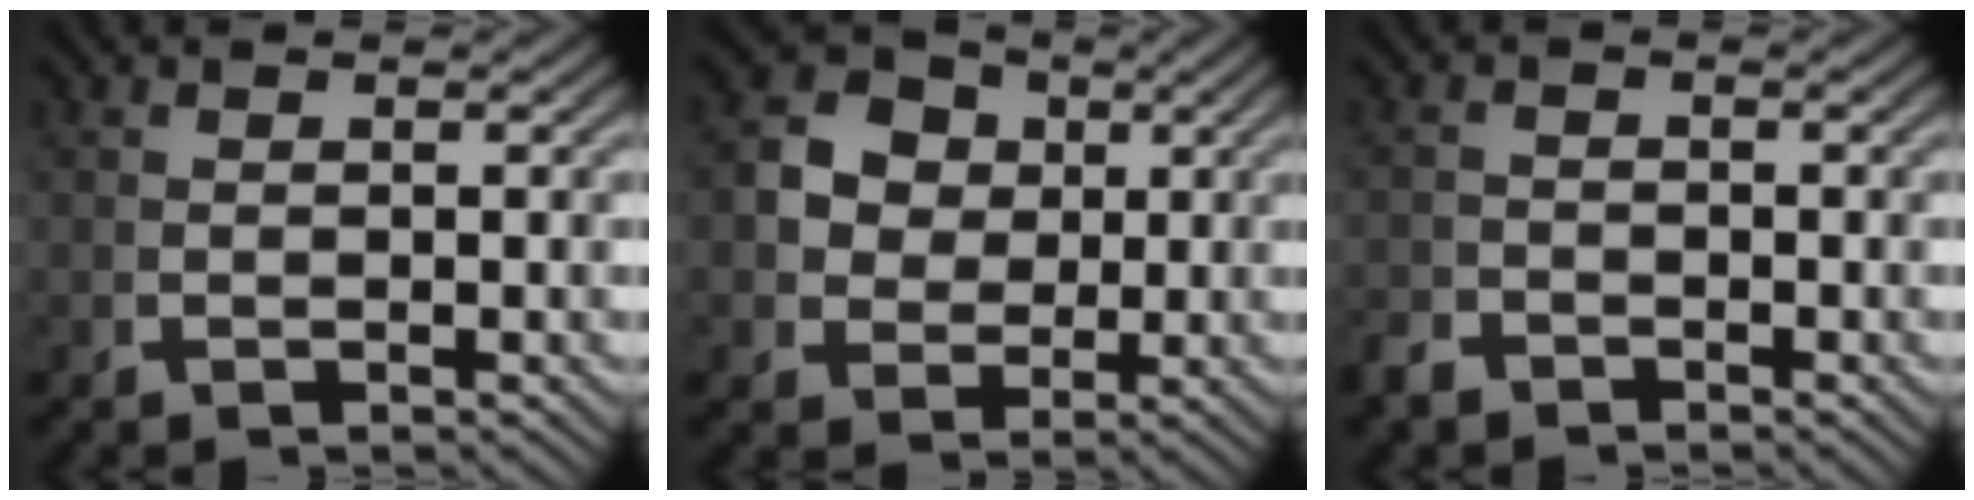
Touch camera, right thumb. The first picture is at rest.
{"total": 9.9, "force": [1.5, 8.6, 4.7], "torque": [-0.120, -0.028, 0.027]}
{"total": 1.6, "force": [-1.5, 0.4, -0.1], "torque": [0.010, -0.006, -0.029]}